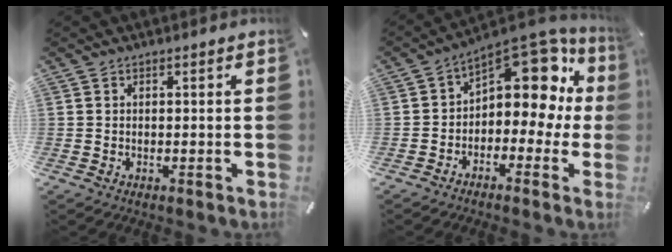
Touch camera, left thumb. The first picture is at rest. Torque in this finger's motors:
{"motor_torque": [0.86, 2.22, 0.32, 0.04, 0.13]}